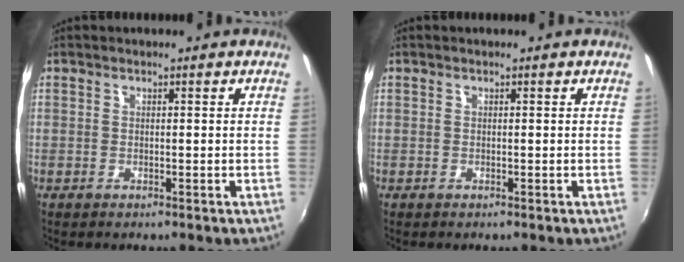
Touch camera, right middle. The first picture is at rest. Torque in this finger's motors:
{"motor_torque": [0.04, 0.04, -0.03, 0.01]}